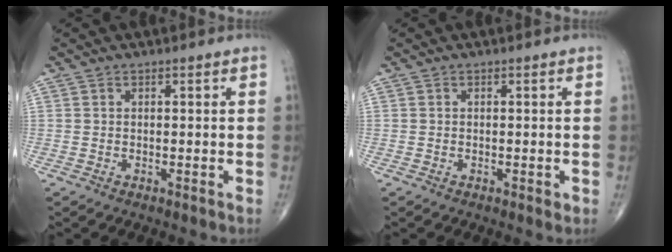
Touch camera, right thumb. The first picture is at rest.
{"total": 0.7, "force": [-0.1, 0.3, 0.6], "torque": [-0.006, -0.001, -0.002]}